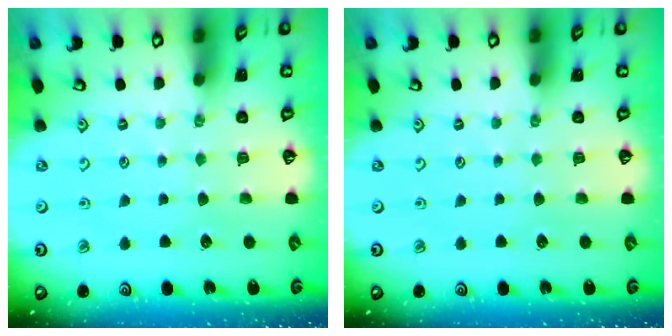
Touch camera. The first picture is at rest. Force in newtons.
{"total": 0.0}